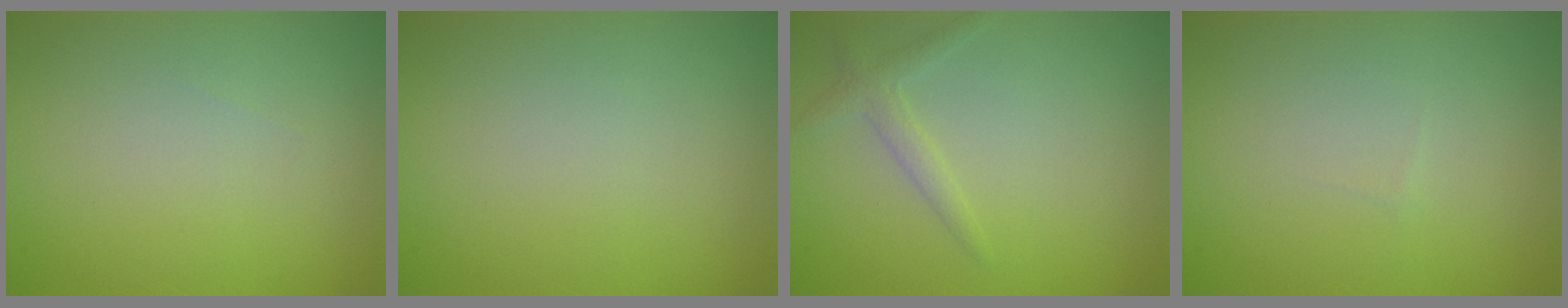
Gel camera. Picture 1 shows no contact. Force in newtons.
{"total": 0.0}
{"total": 1.6, "press": 1.6, "slide": 0.1}
{"total": 0.0}